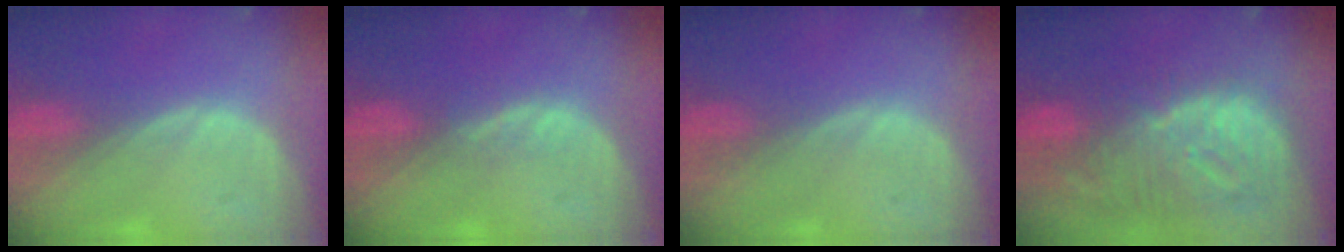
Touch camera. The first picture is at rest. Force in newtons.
{"total": 1.5, "press": 1.5, "slide": 0.2}
{"total": 0.0}
{"total": 12.5, "press": 10.8, "slide": 6.3}